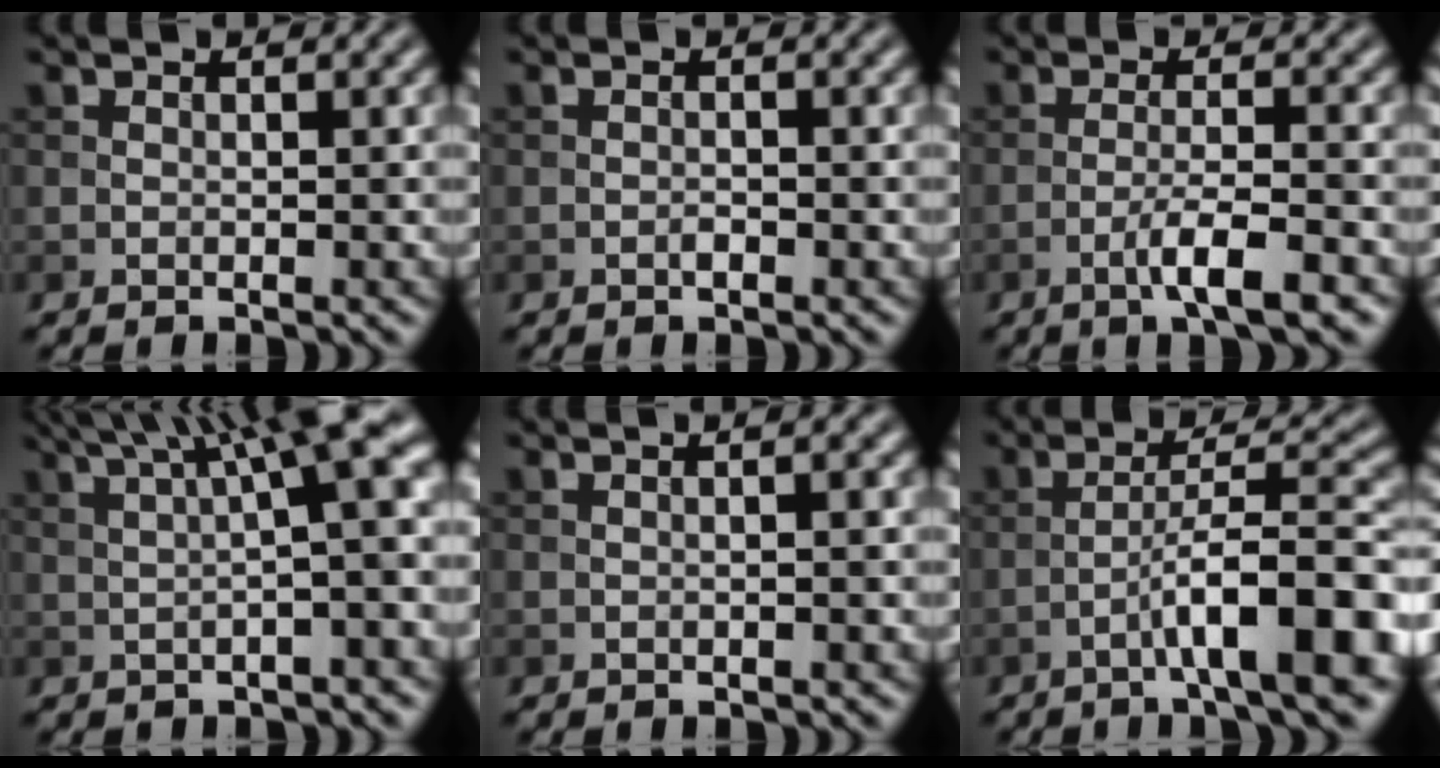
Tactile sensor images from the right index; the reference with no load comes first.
{"total": 0.7, "force": [-0.4, 0.2, 0.6], "torque": [-0.013, 0.001, -0.008]}
{"total": 4.1, "force": [-2.0, 0.5, 3.5], "torque": [-0.062, 0.006, -0.040]}
{"total": 10.5, "force": [3.4, 2.2, 9.7], "torque": [-0.111, 0.030, 0.047]}
{"total": 2.0, "force": [0.4, 0.8, 1.8], "torque": [-0.009, -0.001, -0.007]}
{"total": 9.1, "force": [-4.0, 1.6, 8.0], "torque": [-0.119, 0.025, -0.065]}